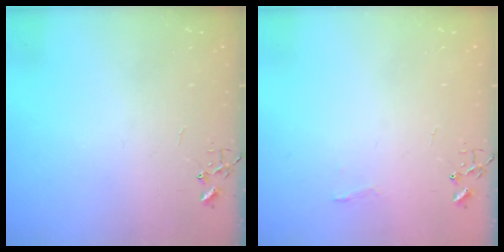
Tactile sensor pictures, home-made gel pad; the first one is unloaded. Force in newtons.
{"total": 4.8, "press": 4.8, "slide": 0.6}